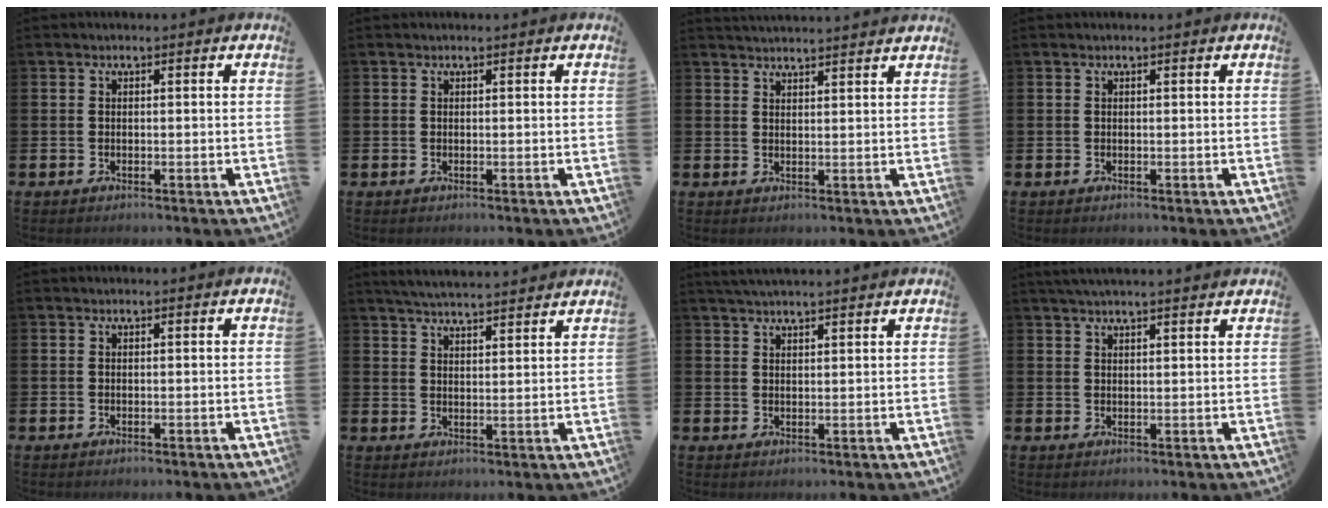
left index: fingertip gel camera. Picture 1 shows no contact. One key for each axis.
{"total": 0.0}
{"total": 2.5, "fx": 2.5, "fy": -0.3, "fz": 0.0, "tx": -0.004, "ty": -0.011, "tz": 0.046}
{"total": 0.0}
{"total": 0.0}
{"total": 4.9, "fx": 4.8, "fy": 0.0, "fz": 0.7, "tx": -0.023, "ty": -0.025, "tz": 0.086}
{"total": 2.9, "fx": 2.8, "fy": 0.0, "fz": 0.8, "tx": -0.019, "ty": -0.007, "tz": 0.051}
{"total": 2.9, "fx": 2.7, "fy": 0.0, "fz": 1.0, "tx": -0.023, "ty": -0.005, "tz": 0.050}